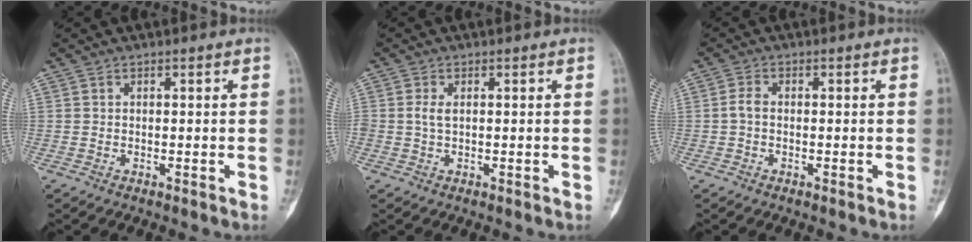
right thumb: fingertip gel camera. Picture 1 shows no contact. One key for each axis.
{"total": 1.6, "fx": 0.2, "fy": 0.9, "fz": 1.4, "tx": -0.033, "ty": 0.002, "tz": 0.004}
{"total": 2.0, "fx": -0.3, "fy": 1.3, "fz": 1.6, "tx": -0.031, "ty": 0.004, "tz": -0.011}